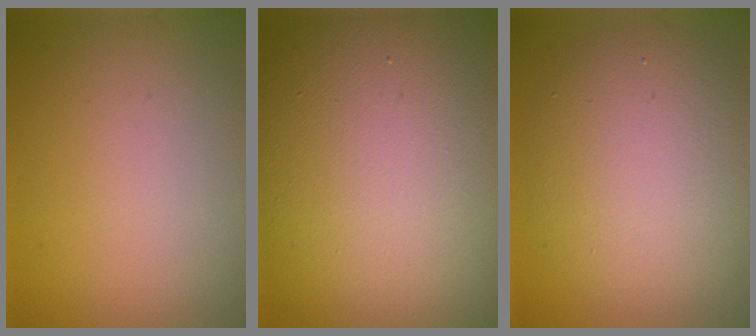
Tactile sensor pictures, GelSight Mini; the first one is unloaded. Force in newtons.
{"total": 18.0, "press": 17.9, "slide": 1.2}
{"total": 8.3, "press": 8.2, "slide": 0.2}